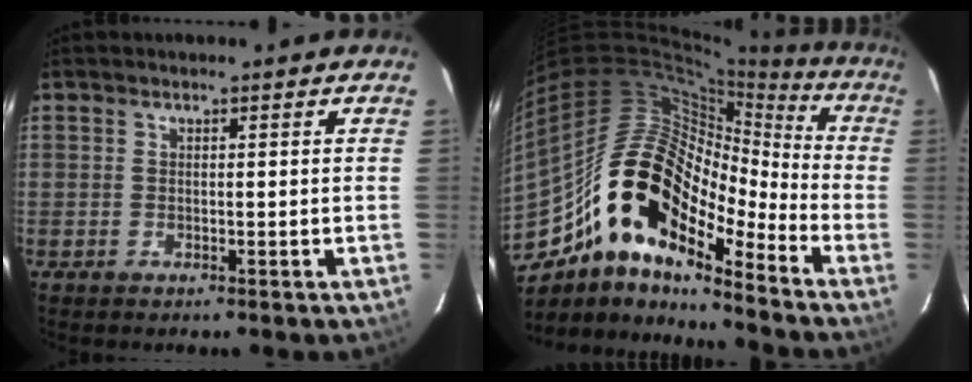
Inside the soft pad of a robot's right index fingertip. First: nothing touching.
{"total": 22.0, "force": [-13.2, 9.9, 14.6], "torque": [-0.254, -0.010, -0.258]}